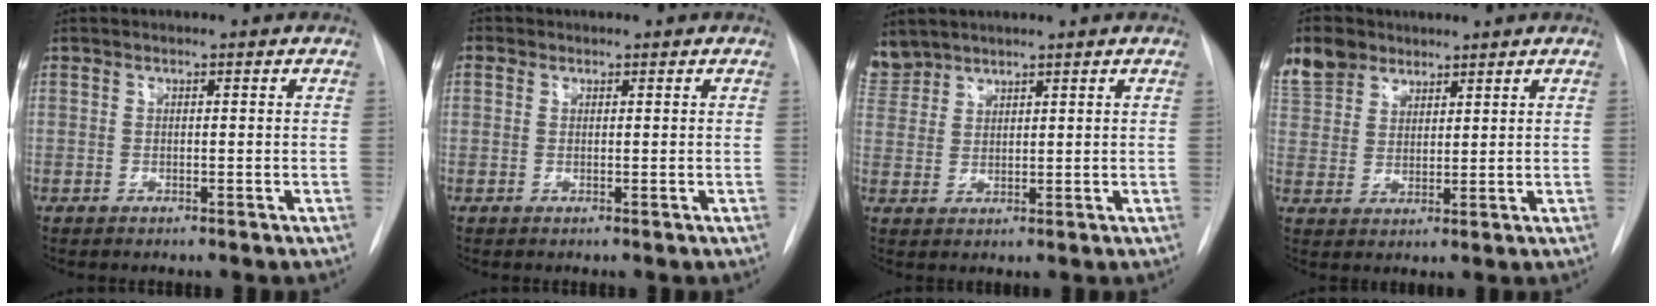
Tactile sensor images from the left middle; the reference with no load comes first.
{"total": 0.9, "force": [0.4, 0.8, -0.1], "torque": [0.014, 0.000, 0.000]}
{"total": 4.5, "force": [4.2, 1.6, 0.0], "torque": [-0.007, 0.012, 0.095]}
{"total": 9.6, "force": [7.0, 6.1, 2.5], "torque": [-0.067, 0.019, 0.142]}